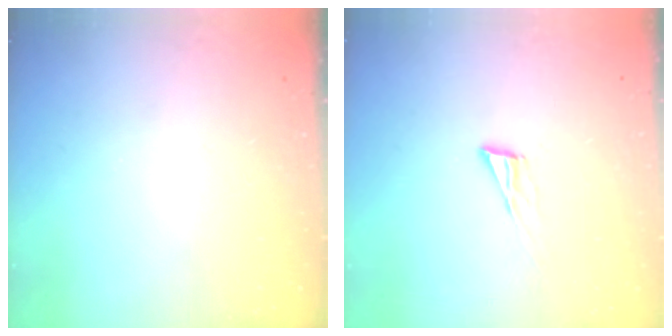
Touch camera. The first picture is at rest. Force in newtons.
{"total": 5.9, "press": 5.8, "slide": 0.7}